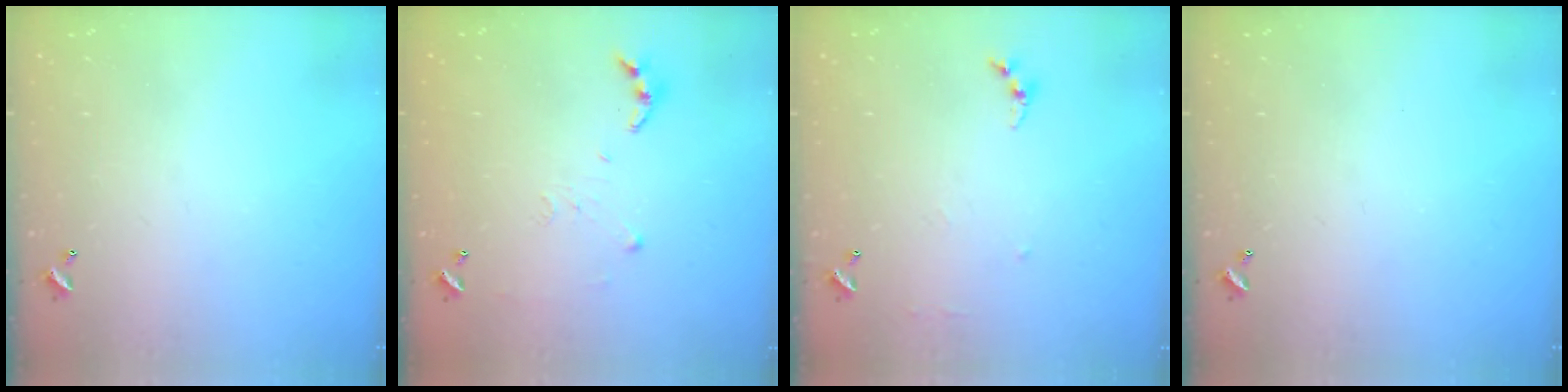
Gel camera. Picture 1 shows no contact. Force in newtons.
{"total": 5.8, "press": 5.8, "slide": 0.6}
{"total": 5.3, "press": 5.2, "slide": 0.6}
{"total": 0.0}